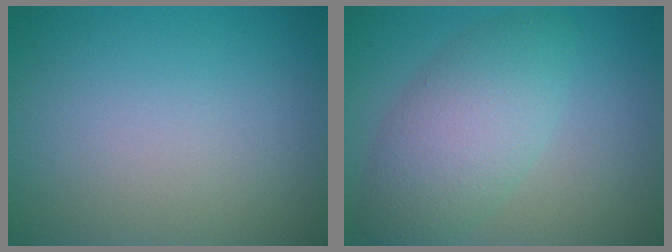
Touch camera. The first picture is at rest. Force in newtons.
{"total": 5.7, "press": 5.7, "slide": 0.0}